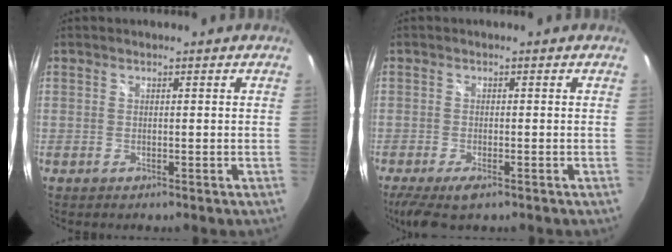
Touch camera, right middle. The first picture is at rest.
{"total": 6.3, "force": [-4.2, 1.8, 4.3], "torque": [-0.099, -0.028, -0.072]}